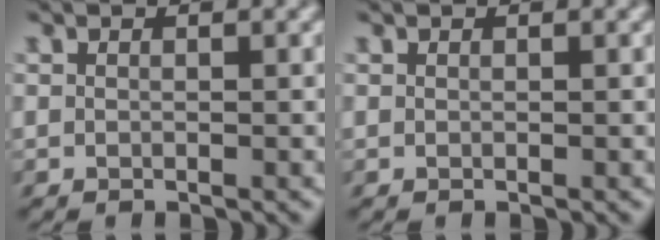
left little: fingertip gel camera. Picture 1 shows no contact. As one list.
[{"total": 0.0}]